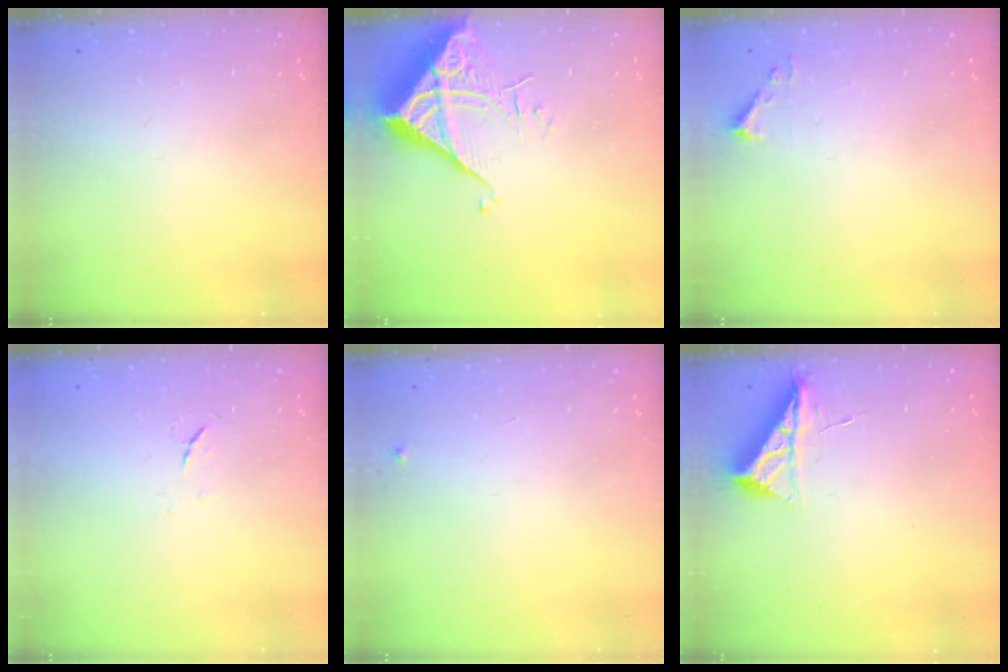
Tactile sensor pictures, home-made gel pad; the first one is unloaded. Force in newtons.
{"total": 6.7, "press": 6.7, "slide": 0.7}
{"total": 3.7, "press": 3.7, "slide": 0.5}
{"total": 3.6, "press": 3.6, "slide": 0.6}
{"total": 2.7, "press": 2.7, "slide": 0.2}
{"total": 6.3, "press": 6.2, "slide": 0.8}